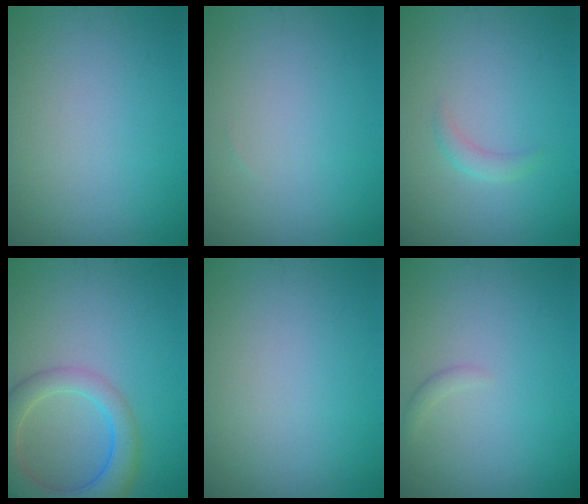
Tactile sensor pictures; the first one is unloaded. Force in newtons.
{"total": 0.0}
{"total": 1.2, "press": 1.2, "slide": 0.1}
{"total": 7.2, "press": 7.2, "slide": 0.5}
{"total": 0.0}
{"total": 0.7, "press": 0.7, "slide": 0.1}